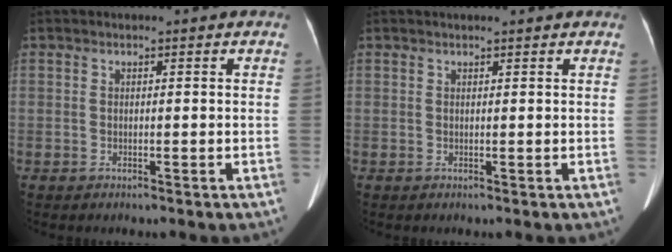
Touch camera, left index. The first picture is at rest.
{"total": 2.2, "force": [2.0, 0.2, 1.0], "torque": [-0.011, 0.018, 0.025]}